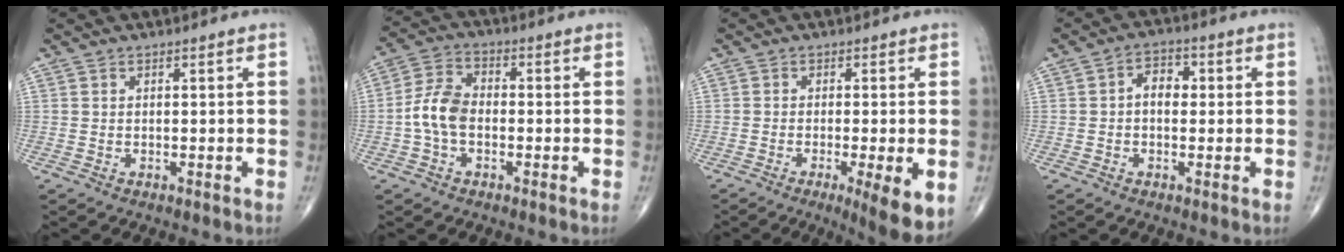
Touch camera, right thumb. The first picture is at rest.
{"total": 7.5, "force": [-1.5, 4.7, 5.6], "torque": [-0.112, 0.024, -0.039]}
{"total": 8.3, "force": [-2.8, 1.3, 7.7], "torque": [-0.107, -0.019, -0.042]}
{"total": 4.7, "force": [0.2, 3.2, 3.3], "torque": [-0.036, 0.016, -0.006]}